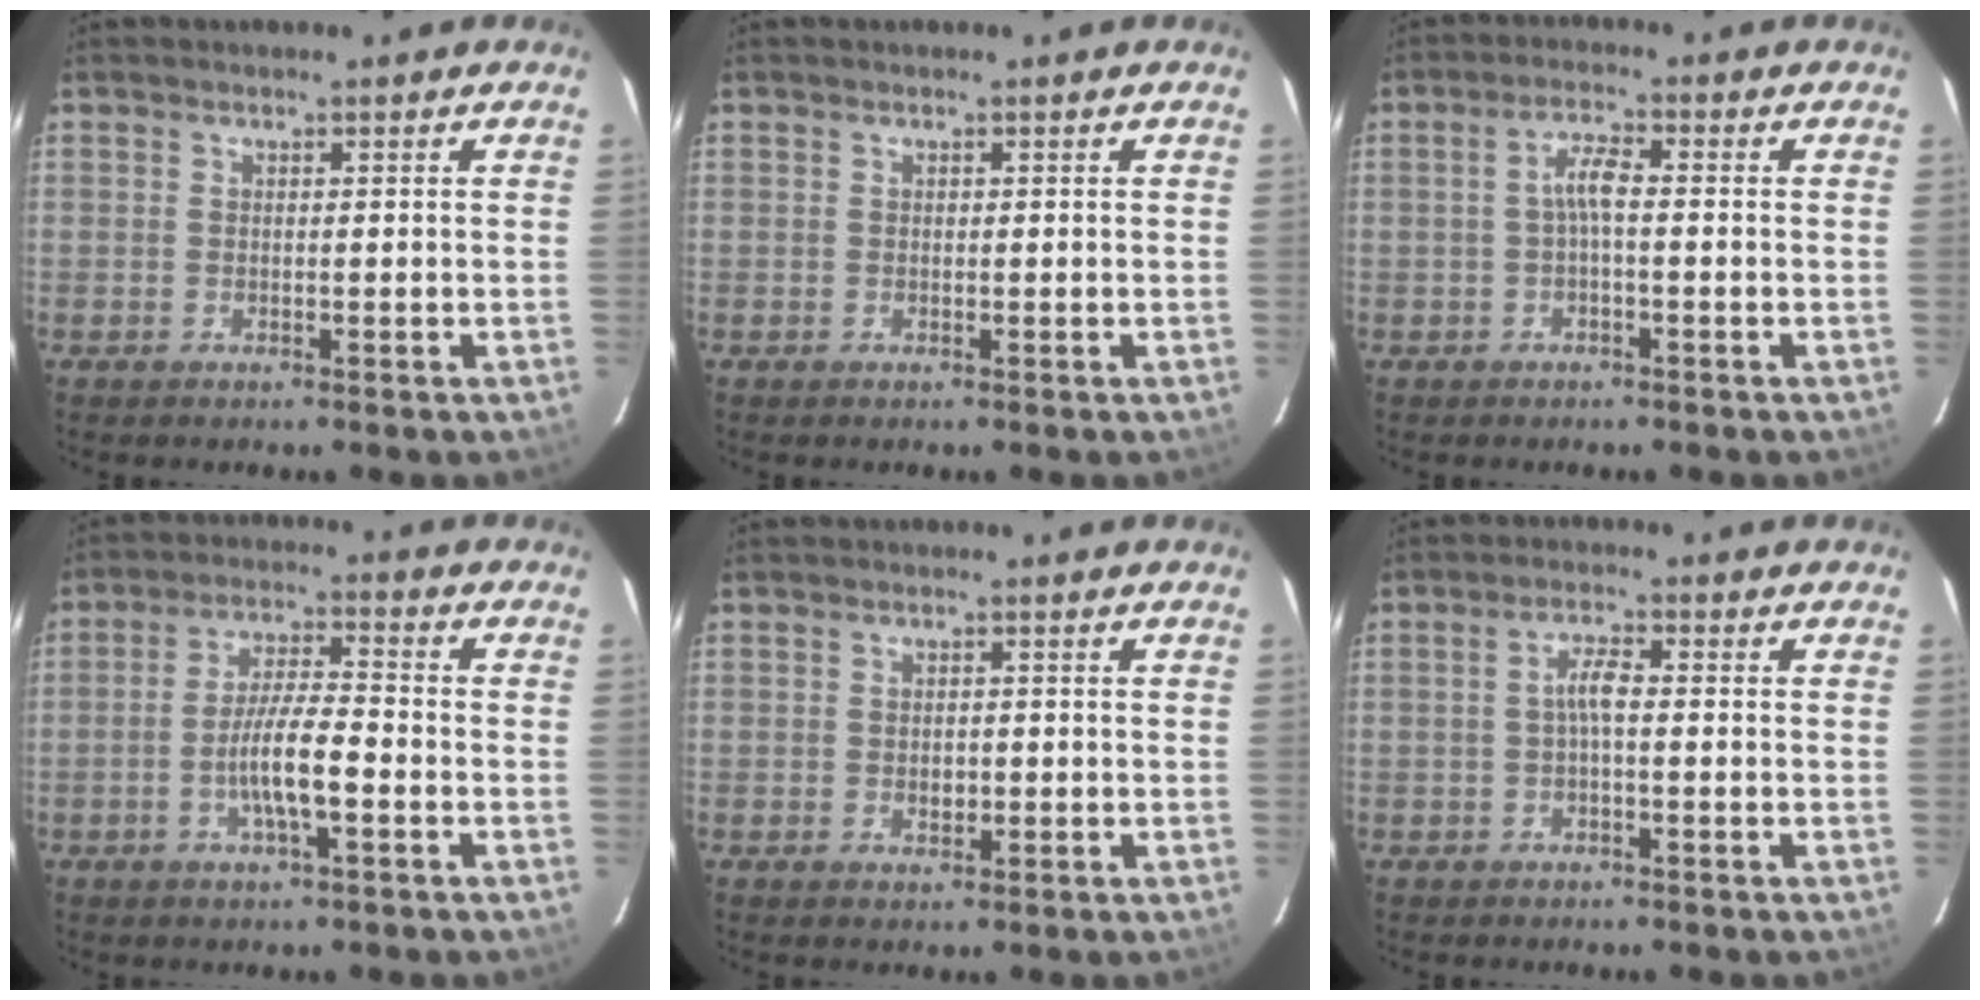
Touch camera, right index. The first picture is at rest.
{"total": 0.0}
{"total": 3.2, "force": [-0.6, 0.6, 3.1], "torque": [-0.064, 0.010, -0.010]}
{"total": 7.8, "force": [-2.9, 1.1, 7.1], "torque": [-0.137, 0.000, -0.052]}
{"total": 1.9, "force": [-0.5, 1.3, 1.3], "torque": [-0.022, 0.001, -0.008]}
{"total": 2.8, "force": [-0.5, 0.5, 2.7], "torque": [-0.056, 0.009, -0.007]}